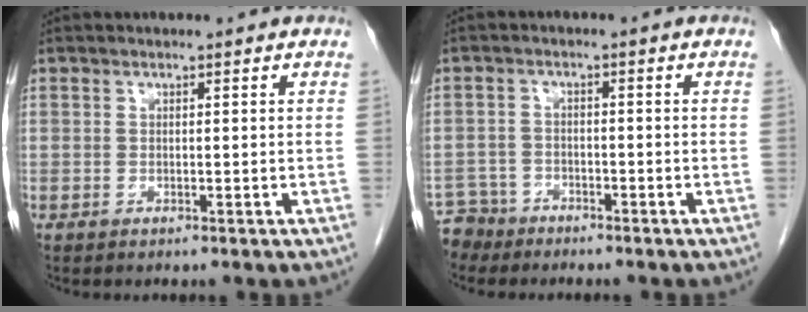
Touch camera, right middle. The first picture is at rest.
{"total": 3.9, "force": [-3.4, 1.7, -0.9], "torque": [0.016, 0.000, -0.068]}